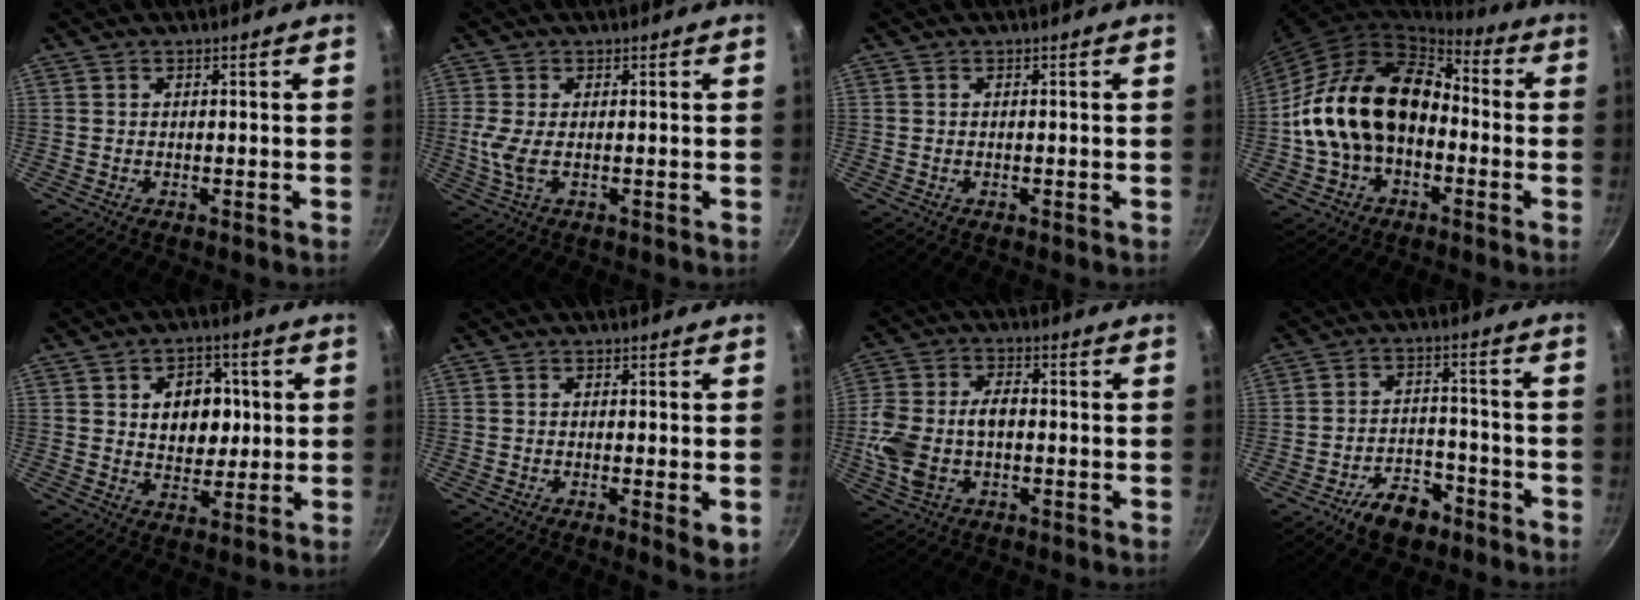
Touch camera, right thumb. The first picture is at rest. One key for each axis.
{"total": 4.2, "fx": -0.1, "fy": 1.8, "fz": 3.8, "tx": -0.089, "ty": -0.003, "tz": -0.002}
{"total": 0.0}
{"total": 19.7, "fx": -2.0, "fy": 13.8, "fz": 13.9, "tx": -0.226, "ty": 0.058, "tz": -0.041}
{"total": 10.1, "fx": 1.8, "fy": 7.4, "fz": 6.6, "tx": -0.052, "ty": -0.005, "tz": 0.029}
{"total": 3.7, "fx": -0.8, "fy": 0.8, "fz": 3.6, "tx": -0.055, "ty": -0.012, "tz": -0.011}
{"total": 11.2, "fx": -1.6, "fy": 7.1, "fz": 8.6, "tx": -0.169, "ty": 0.024, "tz": -0.034}
{"total": 9.1, "fx": -6.0, "fy": 5.1, "fz": 4.6, "tx": -0.055, "ty": 0.047, "tz": -0.094}